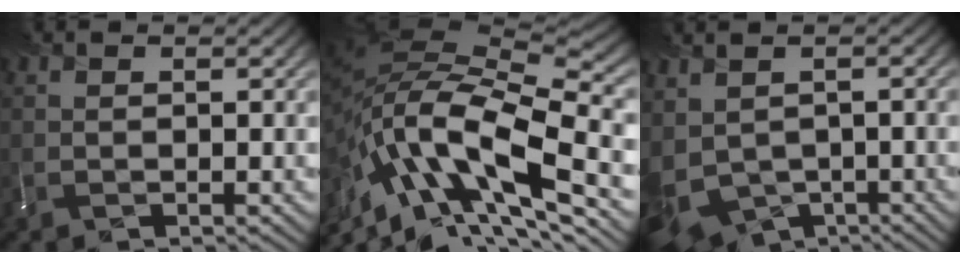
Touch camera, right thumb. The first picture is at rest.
{"total": 17.5, "force": [-6.8, 7.4, 14.4], "torque": [-0.297, 0.001, -0.133]}
{"total": 9.0, "force": [-1.8, 6.4, 6.1], "torque": [-0.148, -0.044, -0.005]}